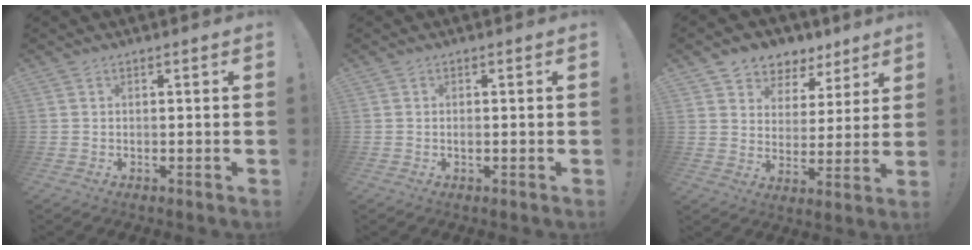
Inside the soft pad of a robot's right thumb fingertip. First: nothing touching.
{"total": 0.5, "force": [-0.3, 0.2, 0.4], "torque": [-0.012, 0.001, -0.003]}
{"total": 6.9, "force": [4.3, 5.4, 0.7], "torque": [-0.006, -0.039, 0.087]}